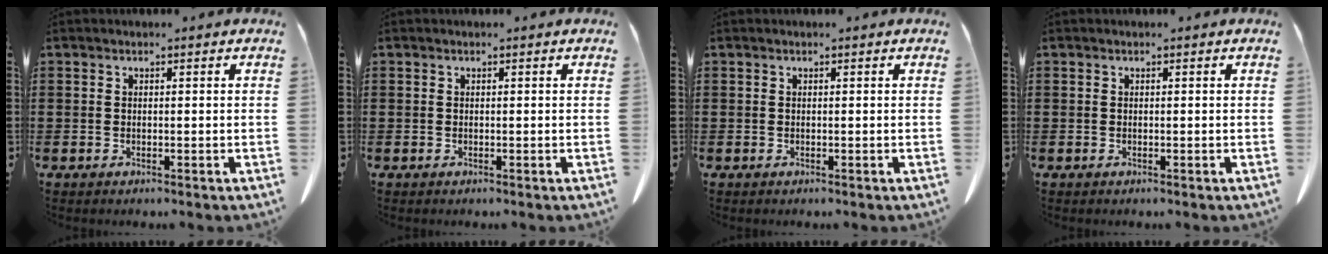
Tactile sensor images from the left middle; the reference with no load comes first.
{"total": 0.0}
{"total": 0.0}
{"total": 0.0}